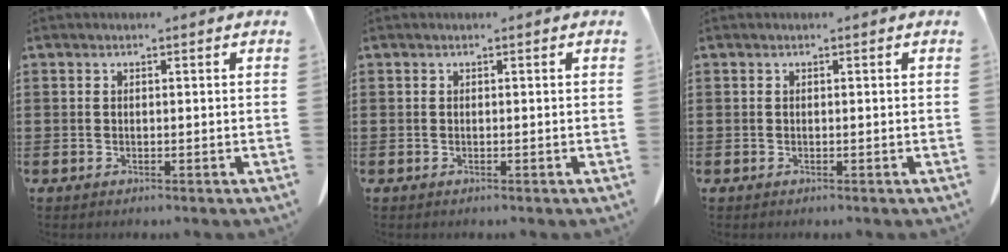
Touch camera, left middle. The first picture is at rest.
{"total": 0.0}
{"total": 0.0}